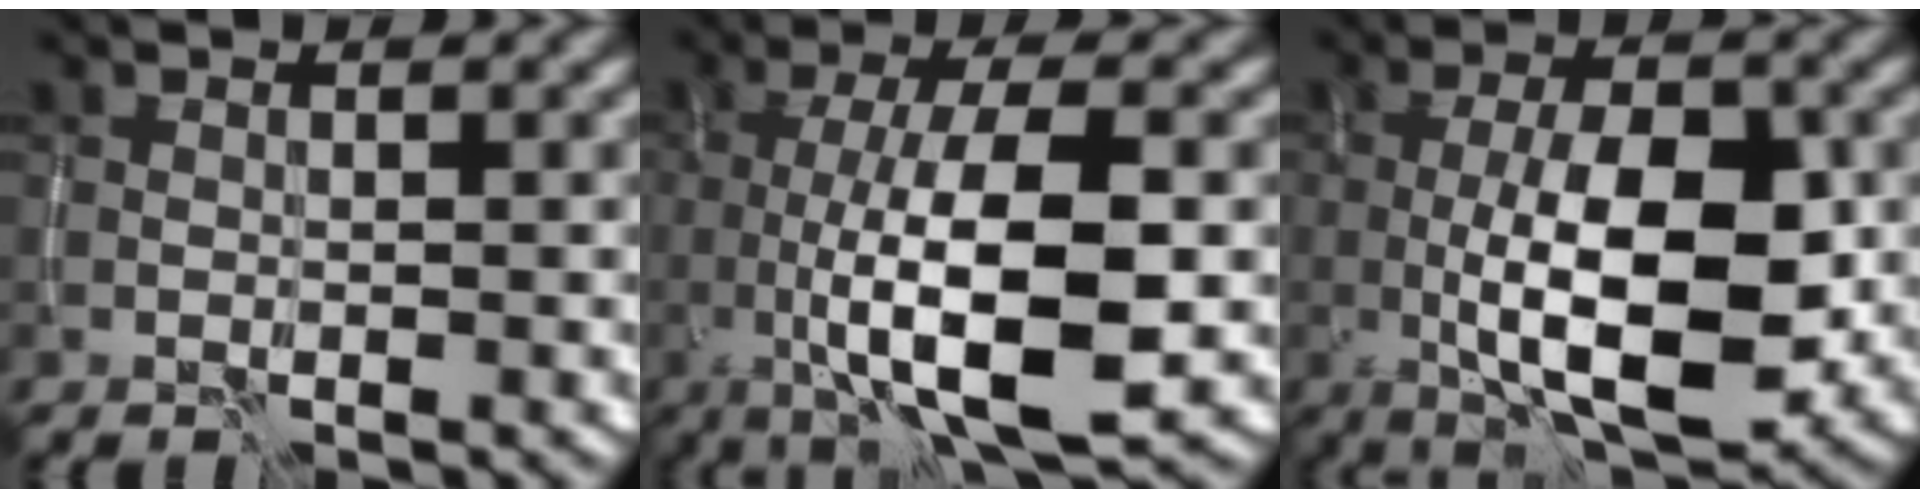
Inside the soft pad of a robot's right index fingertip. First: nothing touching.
{"total": 10.4, "force": [-1.4, 3.1, 9.8], "torque": [-0.163, -0.010, -0.021]}
{"total": 10.0, "force": [-1.4, 3.7, 9.1], "torque": [-0.153, -0.006, -0.022]}